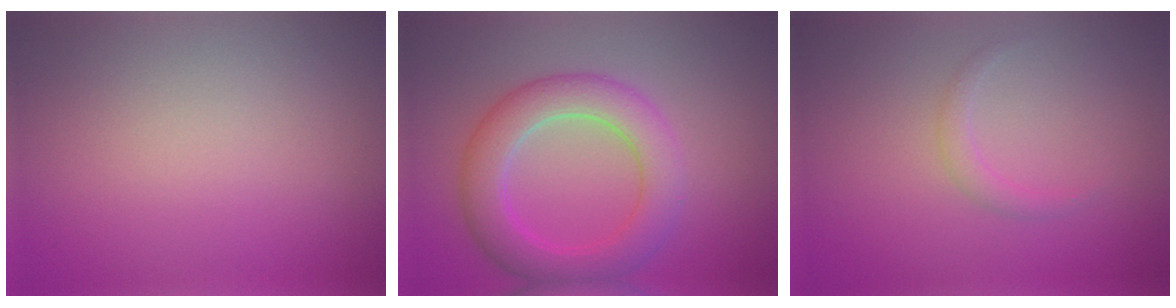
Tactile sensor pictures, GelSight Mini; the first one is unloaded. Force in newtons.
{"total": 5.6, "press": 5.6, "slide": 0.2}
{"total": 1.1, "press": 1.1, "slide": 0.1}